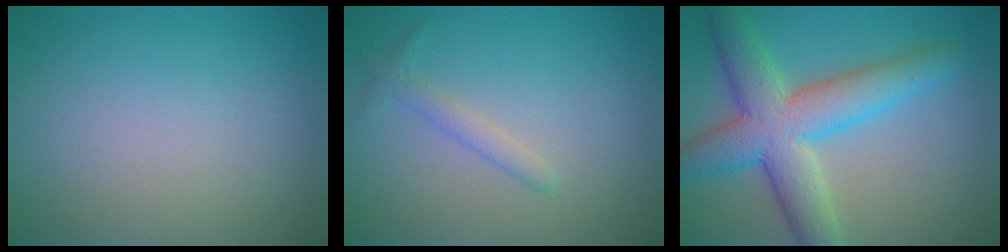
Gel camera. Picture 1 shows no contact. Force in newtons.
{"total": 1.4, "press": 1.4, "slide": 0.0}
{"total": 8.3, "press": 8.3, "slide": 0.2}